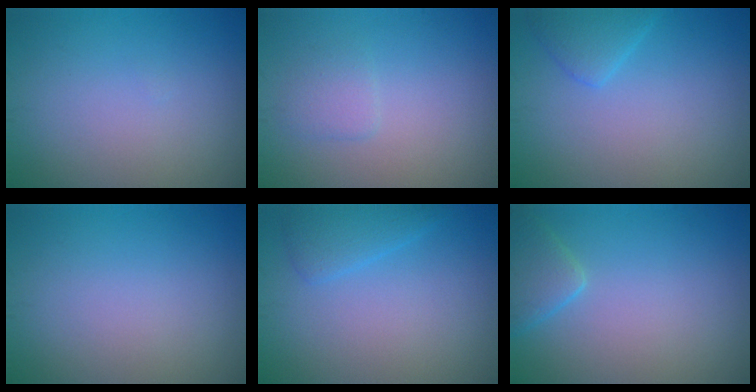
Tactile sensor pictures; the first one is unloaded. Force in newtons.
{"total": 1.4, "press": 1.3, "slide": 0.3}
{"total": 1.6, "press": 1.6, "slide": 0.0}
{"total": 0.0}
{"total": 2.2, "press": 2.1, "slide": 0.2}
{"total": 2.6, "press": 2.6, "slide": 0.2}